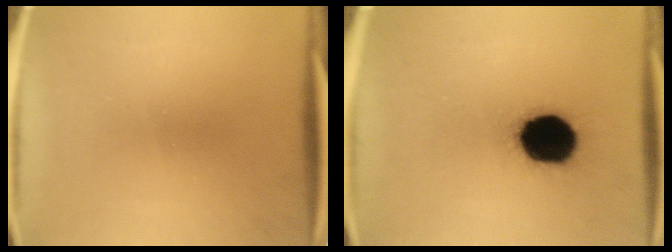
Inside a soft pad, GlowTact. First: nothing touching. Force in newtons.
{"total": 18.4}